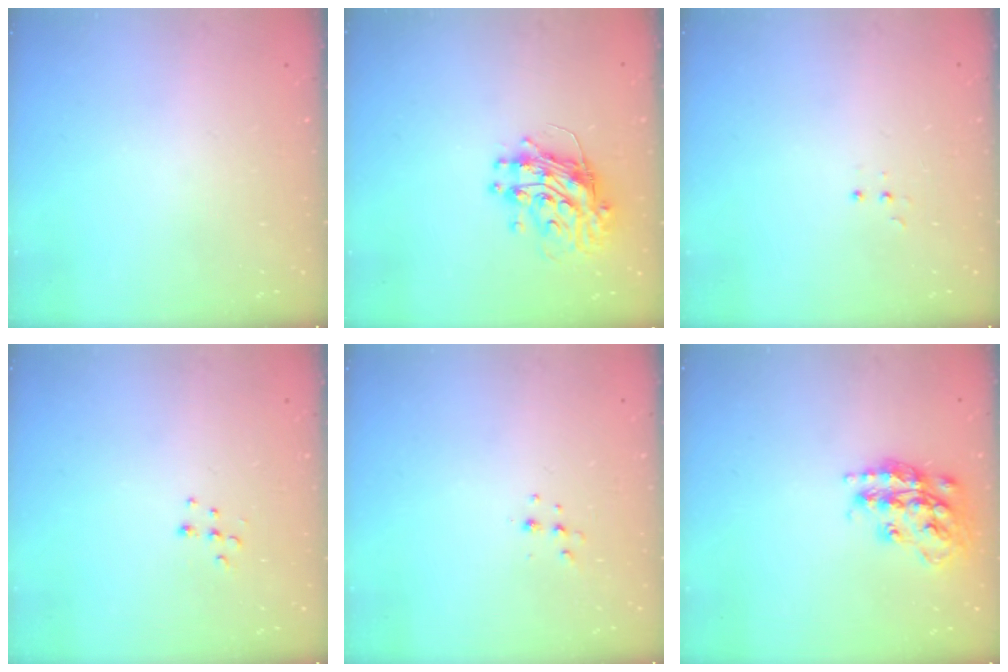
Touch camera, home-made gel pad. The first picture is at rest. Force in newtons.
{"total": 12.0, "press": 11.9, "slide": 1.2}
{"total": 3.4, "press": 3.3, "slide": 0.7}
{"total": 6.7, "press": 6.7, "slide": 0.4}
{"total": 3.8, "press": 3.7, "slide": 0.7}
{"total": 18.0, "press": 17.9, "slide": 1.2}